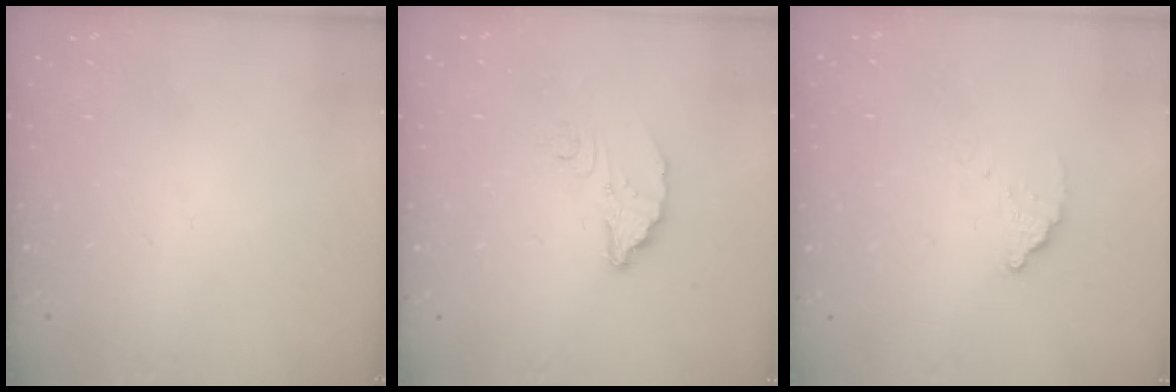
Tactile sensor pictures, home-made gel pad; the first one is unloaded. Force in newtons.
{"total": 4.0, "press": 4.0, "slide": 0.2}
{"total": 3.9, "press": 3.9, "slide": 0.1}